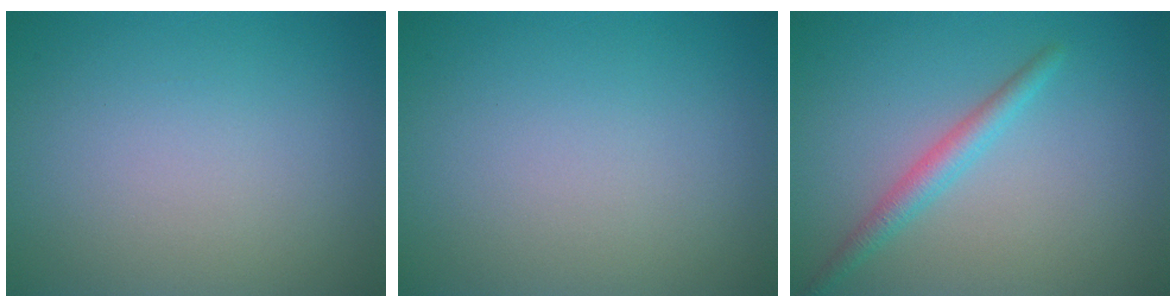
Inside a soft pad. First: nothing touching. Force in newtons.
{"total": 0.0}
{"total": 2.2, "press": 2.2, "slide": 0.1}